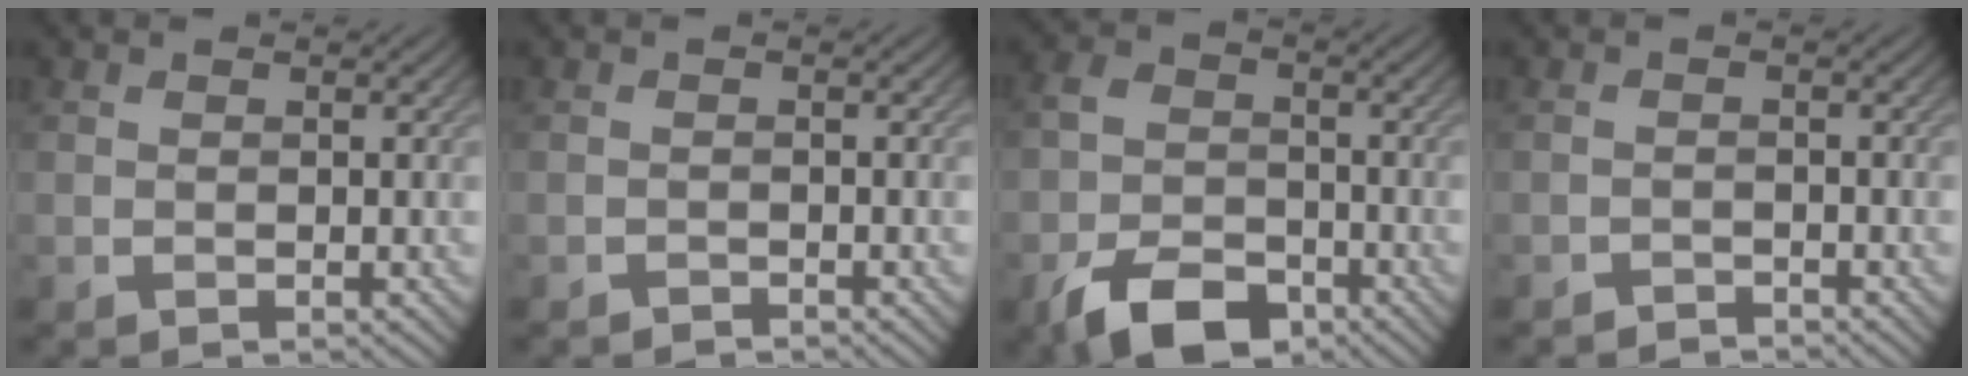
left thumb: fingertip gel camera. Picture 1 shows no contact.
{"total": 0.8, "force": [-0.8, 0.0, 0.0], "torque": [0.001, -0.001, -0.018]}
{"total": 8.6, "force": [-5.1, 5.1, 4.7], "torque": [-0.097, -0.011, -0.101]}
{"total": 1.5, "force": [-1.5, 0.1, 0.1], "torque": [0.001, 0.000, -0.030]}